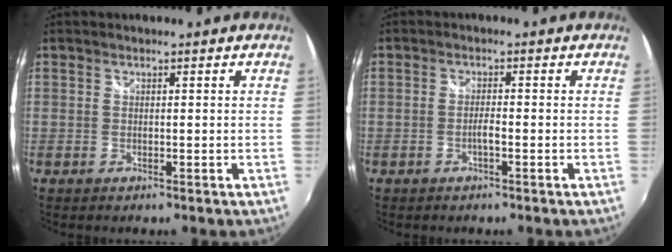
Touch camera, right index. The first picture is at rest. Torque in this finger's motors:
{"motor_torque": [0.49, -0.15, 0.17, 0.05]}